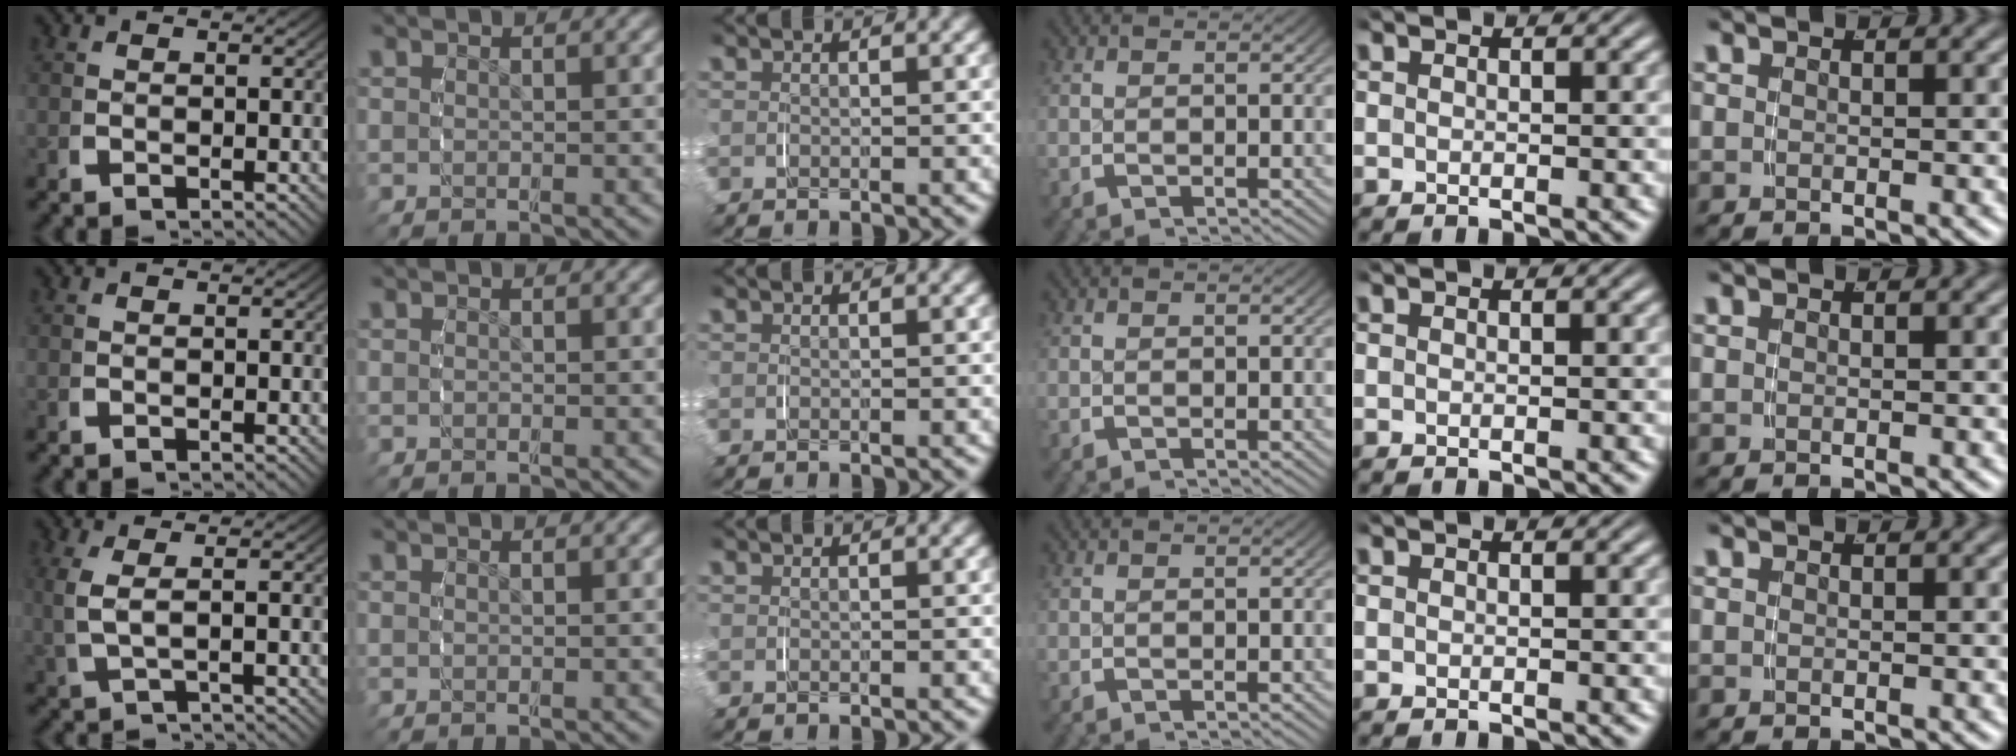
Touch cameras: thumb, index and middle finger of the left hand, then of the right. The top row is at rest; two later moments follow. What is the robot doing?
{"motion": "grasp_and_lifting", "object": "pen bag"}